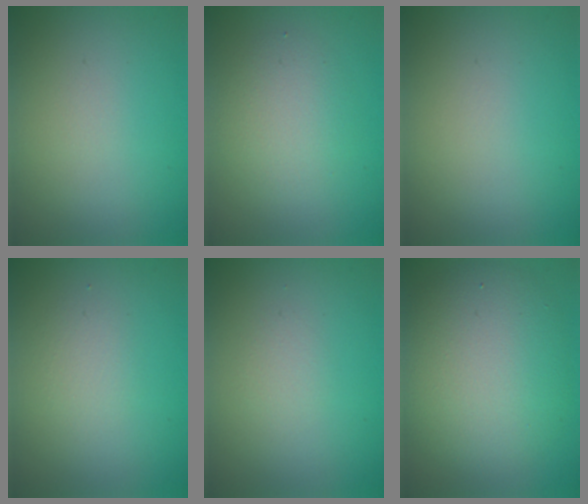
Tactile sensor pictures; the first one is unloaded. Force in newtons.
{"total": 2.9, "press": 2.9, "slide": 0.3}
{"total": 0.0}
{"total": 1.4, "press": 1.4, "slide": 0.1}
{"total": 0.9, "press": 0.9, "slide": 0.1}
{"total": 7.5, "press": 7.5, "slide": 0.4}